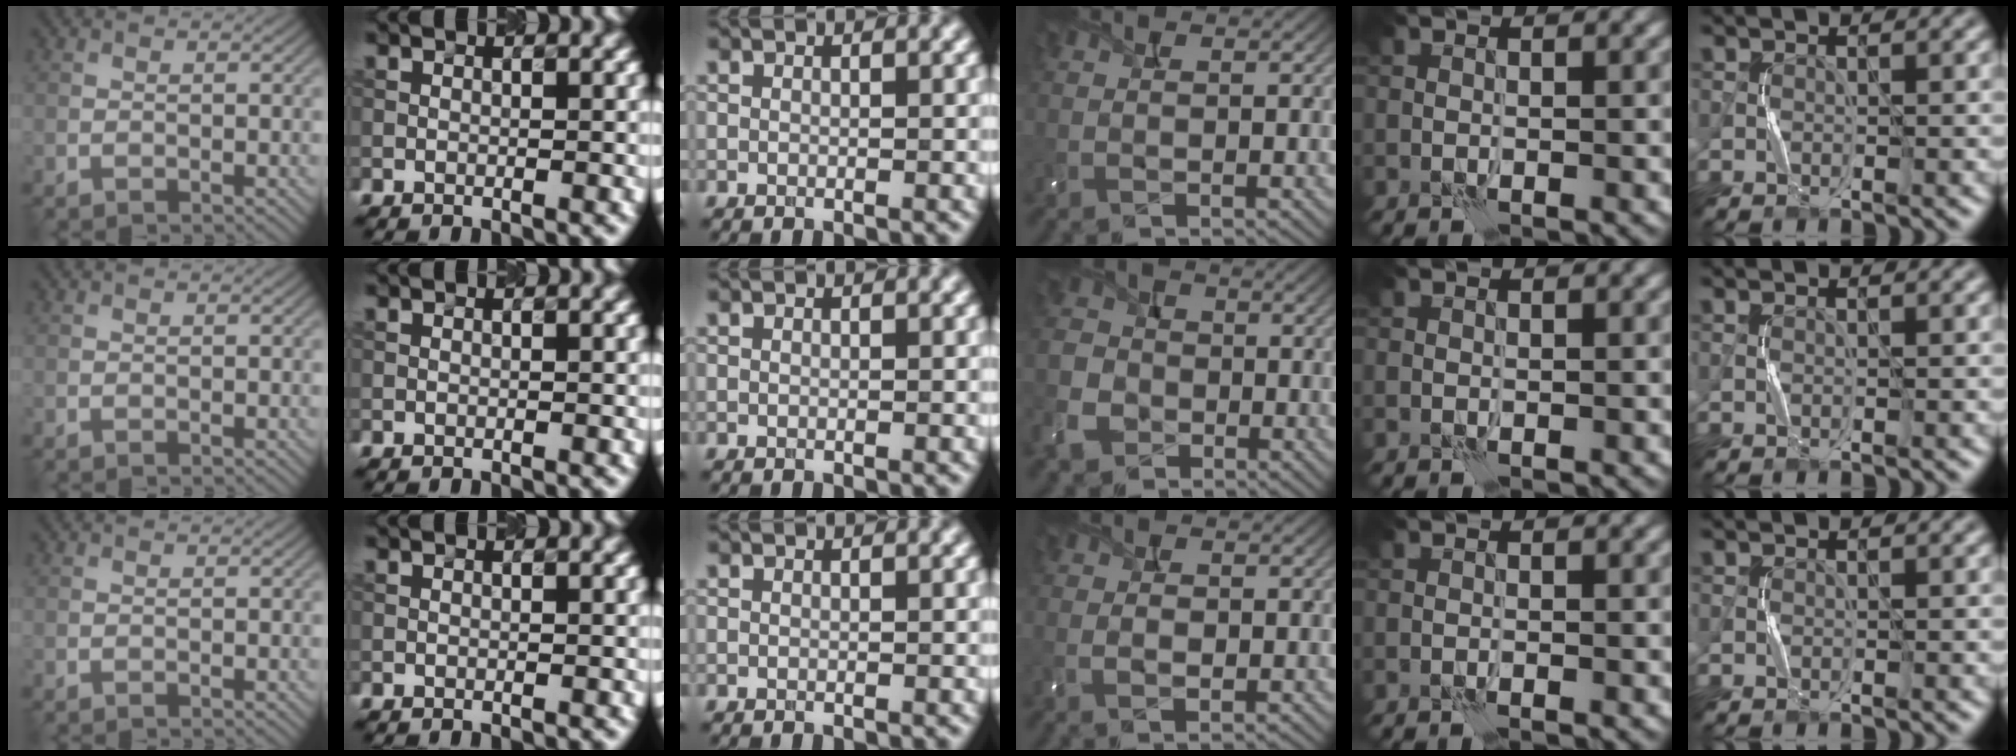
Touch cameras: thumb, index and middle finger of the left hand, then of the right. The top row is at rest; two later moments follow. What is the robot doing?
{"motion": "squeeze", "object": "bubble wrap"}